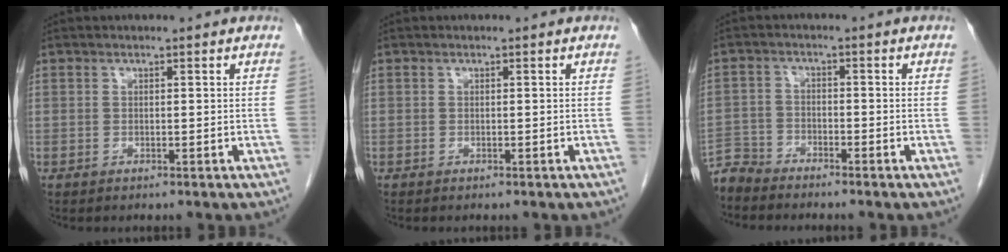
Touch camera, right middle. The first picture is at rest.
{"total": 1.0, "force": [-0.9, 0.3, 0.4], "torque": [-0.007, -0.001, -0.010]}
{"total": 4.3, "force": [-4.2, 0.7, -0.5], "torque": [0.012, -0.010, -0.083]}